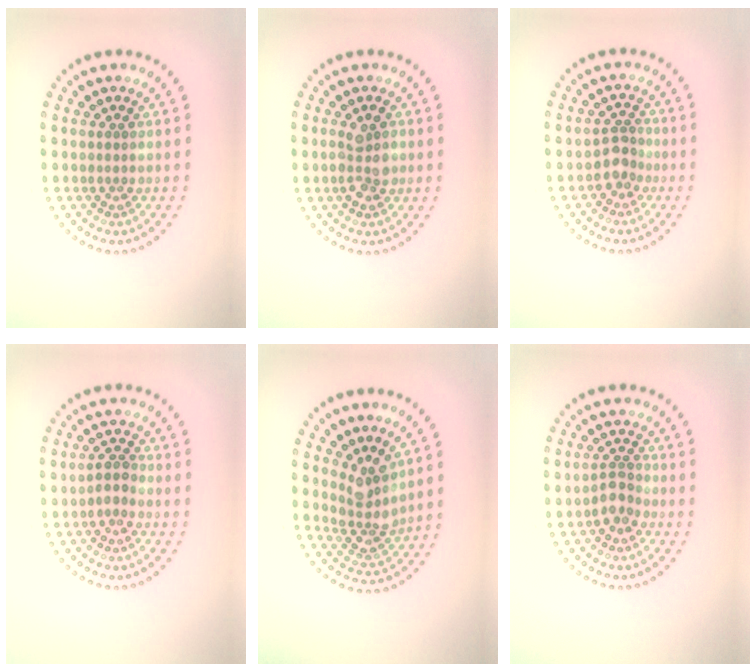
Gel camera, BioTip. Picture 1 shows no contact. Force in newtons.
{"total": 2.4, "press": 2.4, "slide": 0.1}
{"total": 2.0, "press": 1.6, "slide": 1.1}
{"total": 1.5, "press": 1.3, "slide": 0.8}
{"total": 3.1, "press": 2.6, "slide": 1.8}
{"total": 1.8, "press": 1.5, "slide": 1.0}